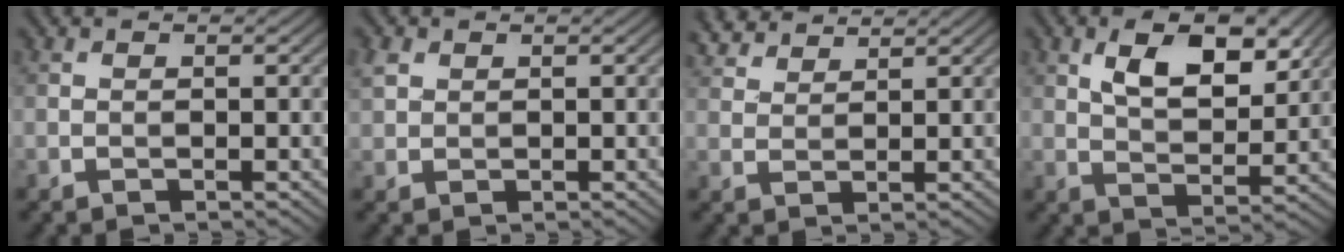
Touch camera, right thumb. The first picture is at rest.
{"total": 2.1, "force": [0.9, 1.6, 1.0], "torque": [-0.030, 0.005, 0.020]}
{"total": 4.2, "force": [3.7, 1.1, 1.6], "torque": [-0.047, 0.008, 0.080]}
{"total": 8.1, "force": [3.8, 3.9, 6.1], "torque": [-0.108, -0.002, 0.069]}